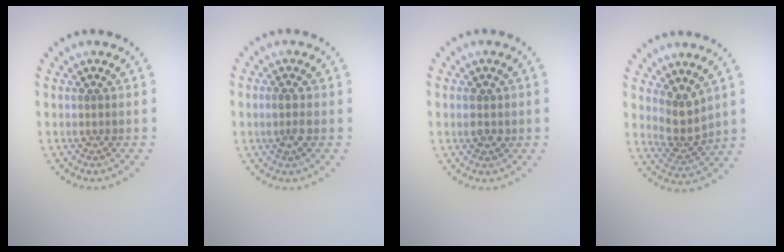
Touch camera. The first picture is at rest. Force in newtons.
{"total": 1.4, "press": 1.2, "slide": 0.6}
{"total": 1.5, "press": 1.4, "slide": 0.3}
{"total": 3.1, "press": 2.4, "slide": 1.9}